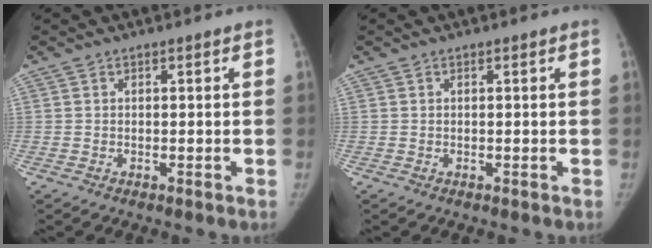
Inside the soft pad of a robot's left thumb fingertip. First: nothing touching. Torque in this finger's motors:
{"motor_torque": [0.00, 0.00, 0.13, -0.13, 0.00]}